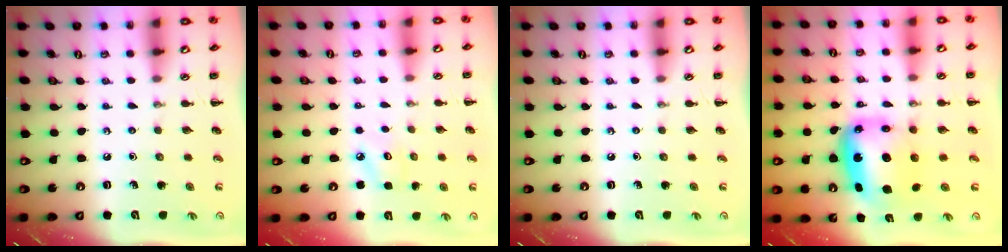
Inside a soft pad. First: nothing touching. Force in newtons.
{"total": 4.0, "press": 3.8, "slide": 1.0}
{"total": 0.0}
{"total": 9.4, "press": 9.0, "slide": 2.8}